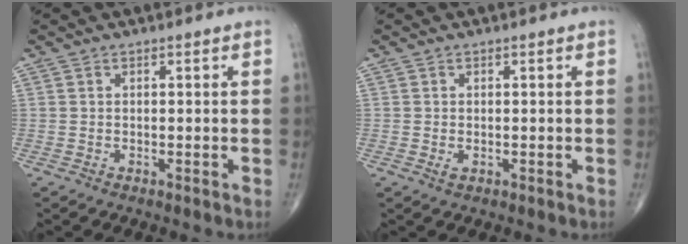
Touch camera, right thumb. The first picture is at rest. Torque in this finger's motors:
{"motor_torque": [-0.42, -0.21, 0.02, 0.28, 0.05]}